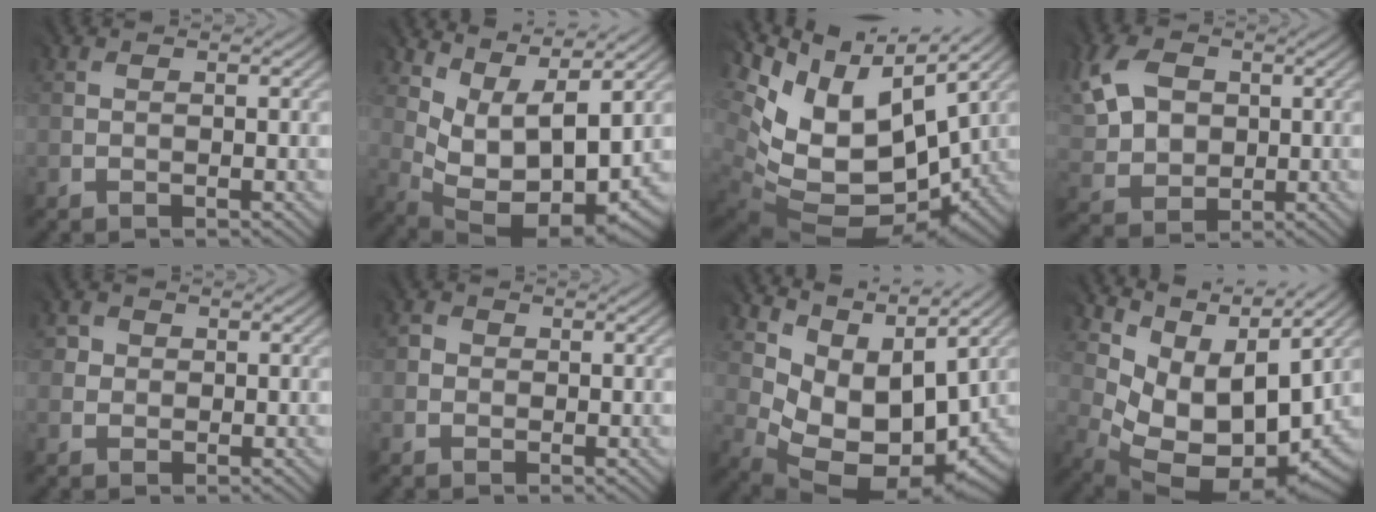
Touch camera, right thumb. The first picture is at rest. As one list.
[{"total": 12.3, "force": [4.3, 6.3, 9.7], "torque": [-0.161, 0.007, 0.086]}, {"total": 13.8, "force": [3.4, 9.1, 9.8], "torque": [-0.218, -0.020, 0.093]}, {"total": 9.5, "force": [3.0, 6.9, 5.7], "torque": [-0.164, 0.015, 0.051]}, {"total": 1.6, "force": [0.3, 1.6, -0.2], "torque": [0.009, -0.001, 0.001]}, {"total": 1.2, "force": [-0.3, 1.2, -0.1], "torque": [0.006, -0.002, -0.009]}, {"total": 10.1, "force": [3.8, 6.1, 7.0], "torque": [-0.128, -0.018, 0.083]}, {"total": 11.4, "force": [3.8, 6.8, 8.4], "torque": [-0.147, -0.019, 0.087]}]